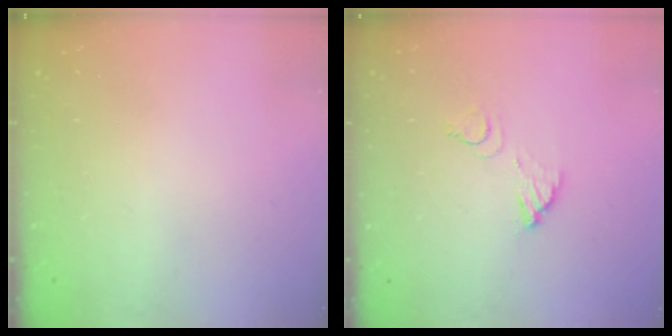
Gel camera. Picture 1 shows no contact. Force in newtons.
{"total": 4.1, "press": 4.1, "slide": 0.2}